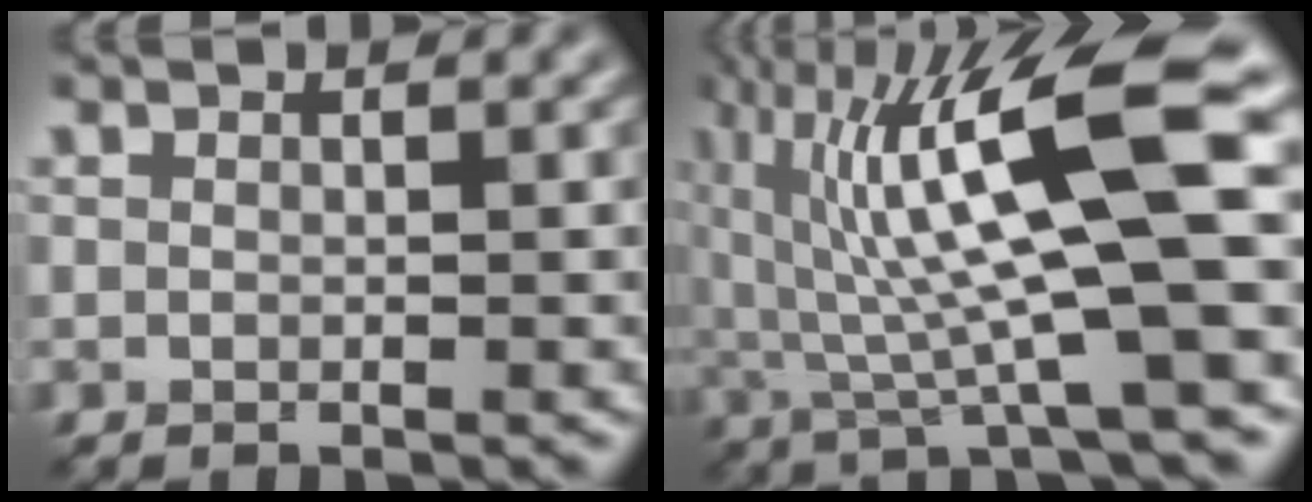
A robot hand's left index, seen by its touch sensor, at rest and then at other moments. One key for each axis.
{"total": 14.4, "fx": 3.5, "fy": 2.9, "fz": 13.7, "tx": -0.229, "ty": 0.015, "tz": 0.064}